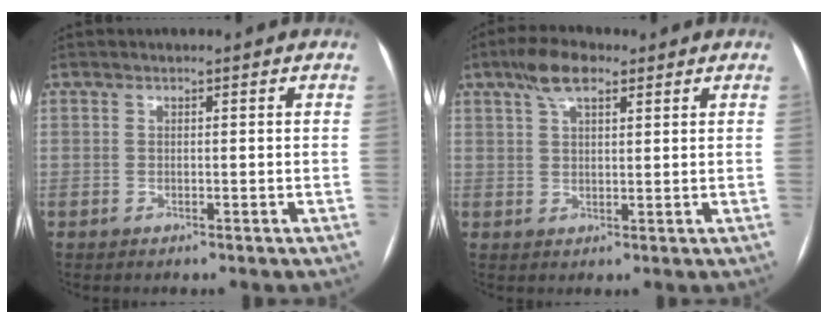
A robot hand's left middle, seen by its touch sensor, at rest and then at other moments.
{"total": 5.8, "force": [3.6, 2.0, 4.0], "torque": [-0.080, 0.018, 0.064]}